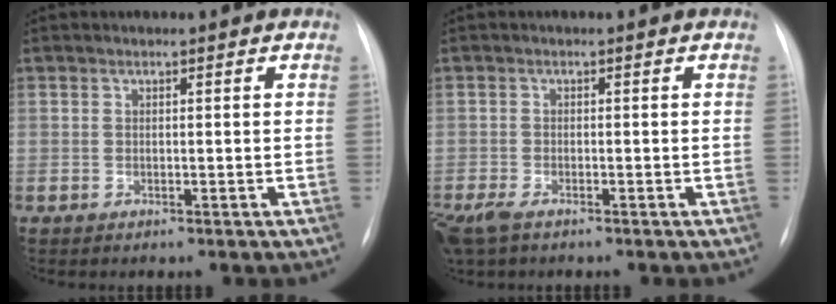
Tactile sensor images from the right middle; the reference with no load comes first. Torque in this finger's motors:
{"motor_torque": [0.96, -1.05, 0.29, 0.11]}